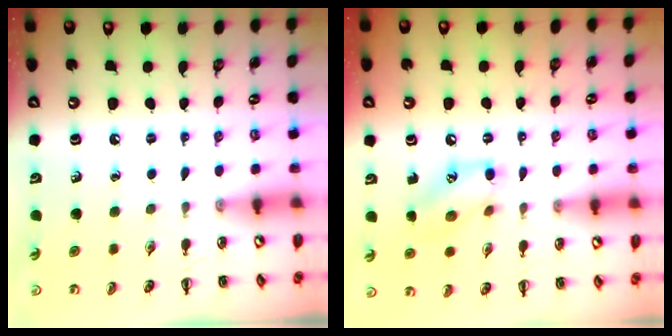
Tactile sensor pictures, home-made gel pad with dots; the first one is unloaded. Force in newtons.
{"total": 10.9, "press": 10.8, "slide": 1.2}